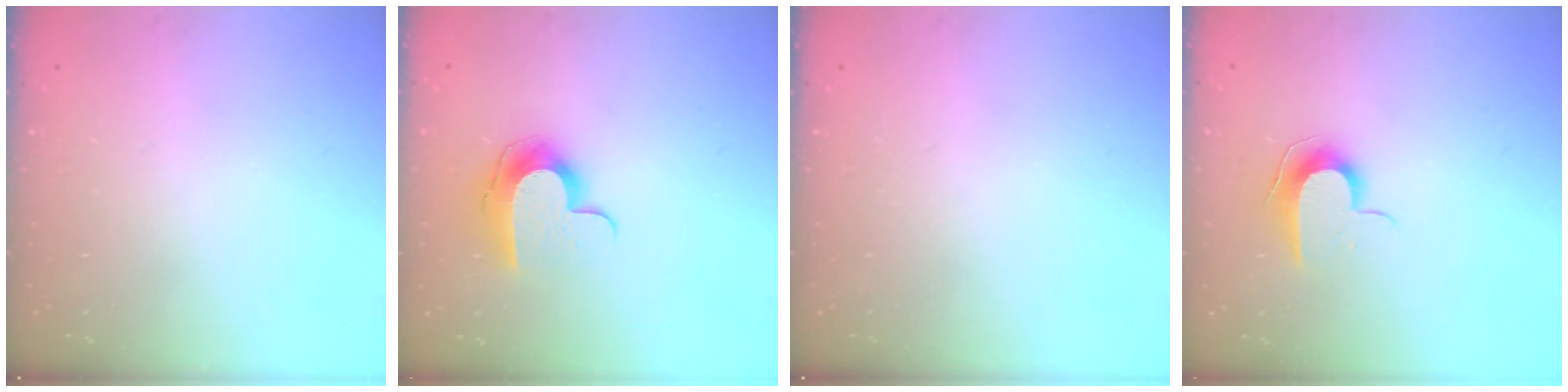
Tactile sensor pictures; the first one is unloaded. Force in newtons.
{"total": 10.2, "press": 10.2, "slide": 0.5}
{"total": 0.0}
{"total": 8.9, "press": 8.9, "slide": 0.8}